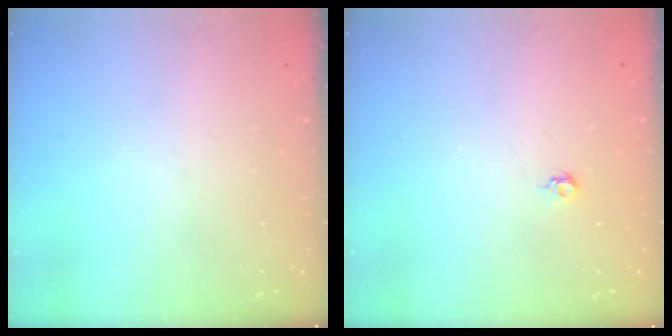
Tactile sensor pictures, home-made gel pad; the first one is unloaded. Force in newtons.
{"total": 3.7, "press": 3.6, "slide": 0.7}